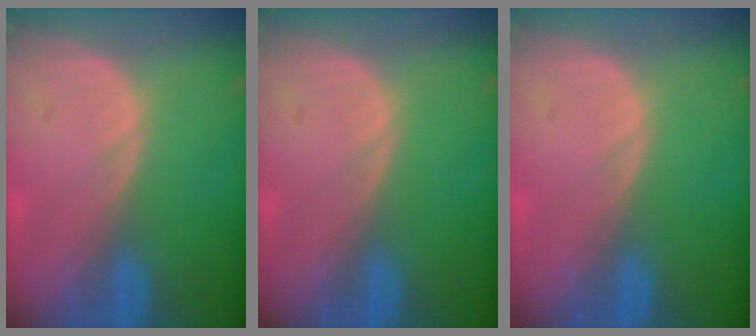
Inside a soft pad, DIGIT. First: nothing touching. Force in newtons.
{"total": 0.0}
{"total": 0.0}